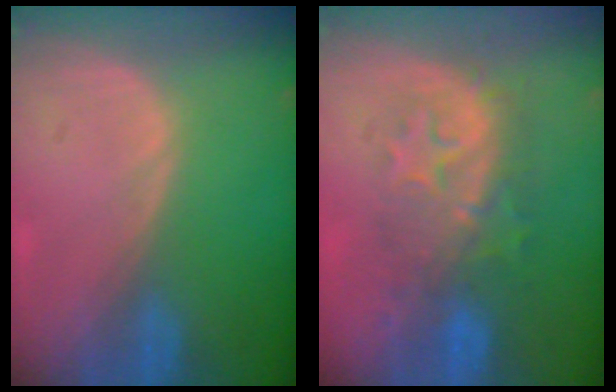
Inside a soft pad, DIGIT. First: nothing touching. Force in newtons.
{"total": 8.2, "press": 8.1, "slide": 1.0}